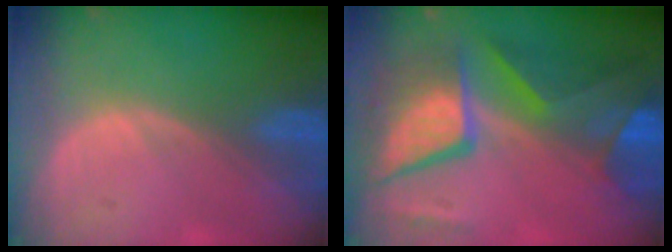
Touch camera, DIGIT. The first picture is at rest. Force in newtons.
{"total": 11.7, "press": 11.7, "slide": 1.2}